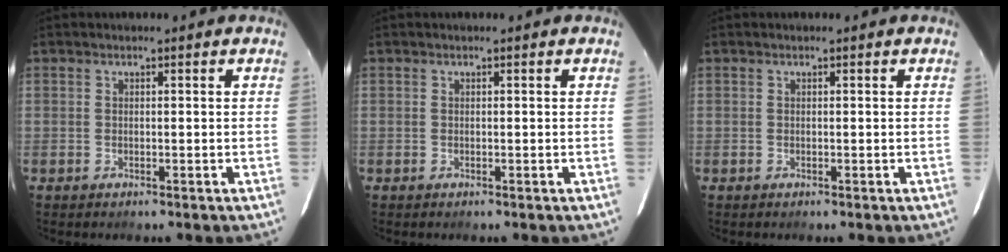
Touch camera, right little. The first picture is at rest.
{"total": 0.0}
{"total": 0.0}